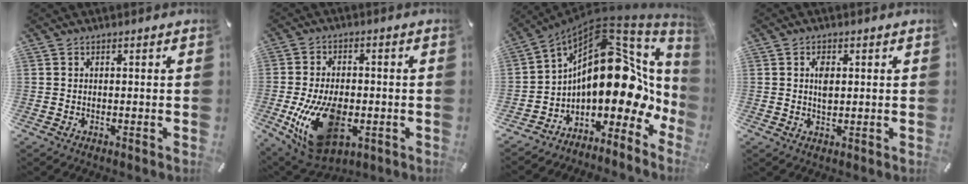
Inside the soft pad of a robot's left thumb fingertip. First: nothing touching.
{"total": 17.2, "force": [-4.1, 10.5, 13.0], "torque": [-0.253, -0.002, -0.061]}
{"total": 21.2, "force": [4.5, 13.1, 16.1], "torque": [-0.230, -0.070, 0.080]}
{"total": 3.4, "force": [0.6, 2.0, 2.7], "torque": [-0.043, 0.000, 0.006]}